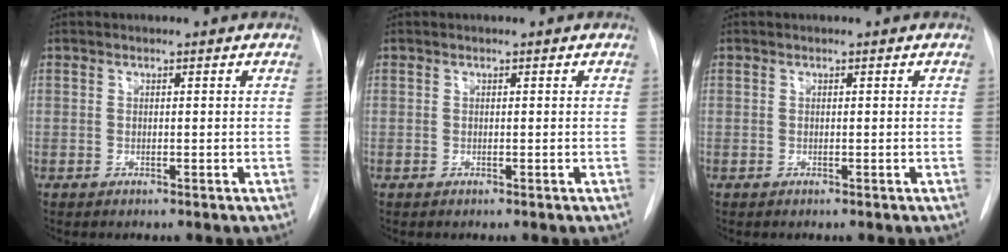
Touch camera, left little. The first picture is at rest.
{"total": 0.0}
{"total": 0.0}